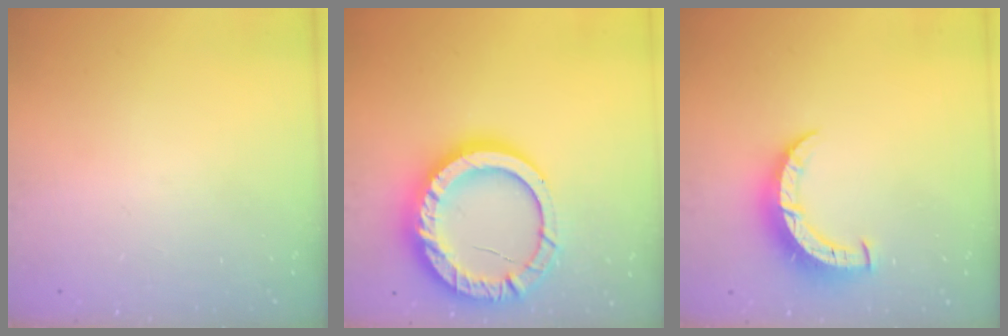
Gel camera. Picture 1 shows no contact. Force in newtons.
{"total": 24.5, "press": 24.4, "slide": 2.2}
{"total": 8.2, "press": 8.1, "slide": 1.0}